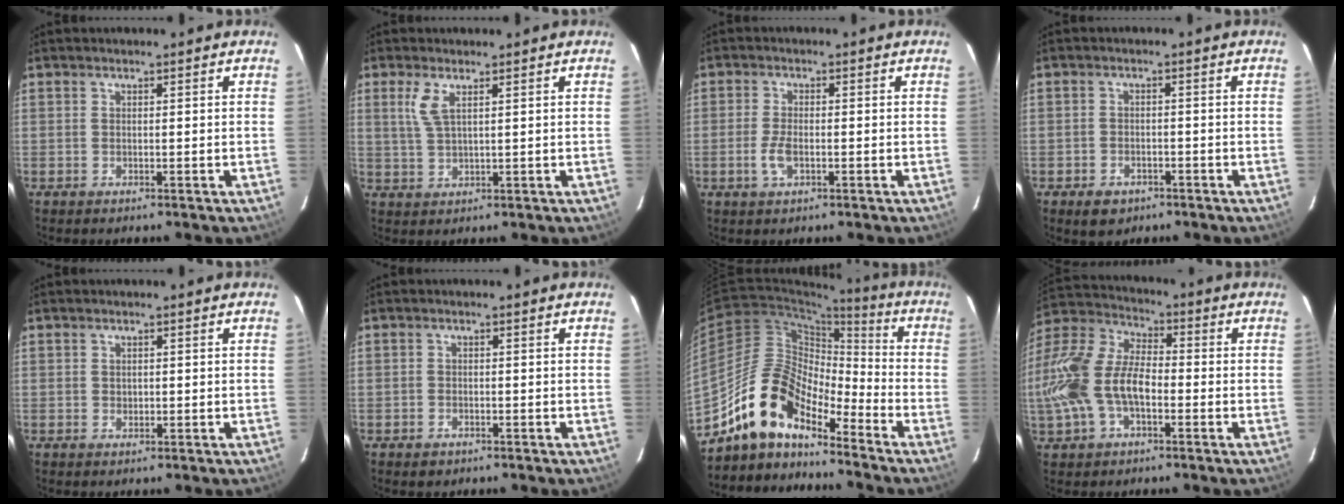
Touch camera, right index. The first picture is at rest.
{"total": 3.9, "force": [1.8, 1.1, 3.2], "torque": [-0.070, 0.001, 0.041]}
{"total": 3.8, "force": [-1.3, 1.6, 3.1], "torque": [-0.072, -0.001, -0.026]}
{"total": 4.5, "force": [-2.9, 3.1, 1.6], "torque": [-0.043, 0.000, -0.040]}
{"total": 0.8, "force": [0.1, 0.7, 0.3], "torque": [-0.001, 0.002, 0.002]}
{"total": 1.7, "force": [-1.1, 1.2, 0.3], "torque": [-0.008, 0.000, -0.015]}
{"total": 13.7, "force": [-11.5, 4.7, 5.9], "torque": [-0.105, 0.016, -0.225]}
{"total": 17.9, "force": [-4.1, 10.2, 14.1], "torque": [-0.306, 0.010, -0.080]}